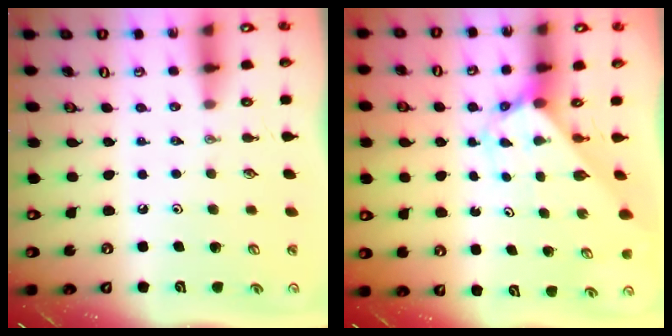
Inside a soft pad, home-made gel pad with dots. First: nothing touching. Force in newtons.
{"total": 2.4, "press": 2.4, "slide": 0.2}